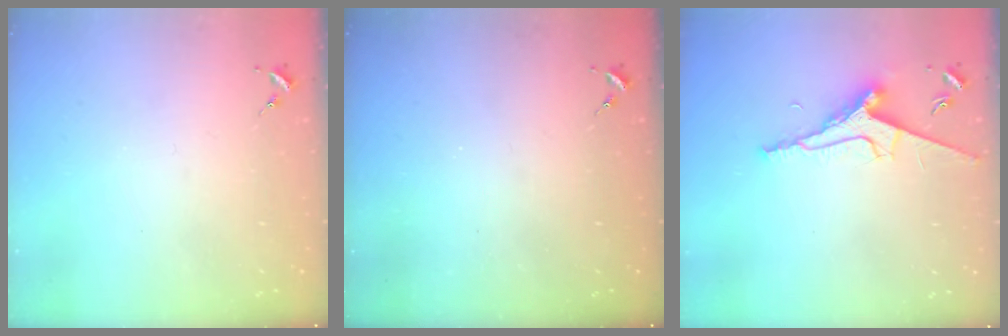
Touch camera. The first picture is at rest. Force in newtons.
{"total": 0.0}
{"total": 9.5, "press": 9.4, "slide": 1.3}